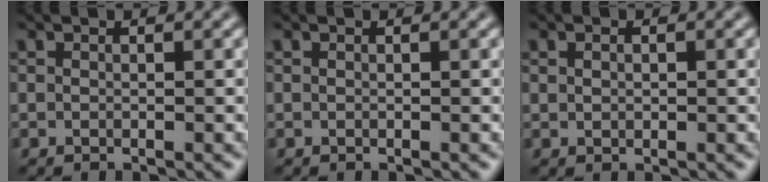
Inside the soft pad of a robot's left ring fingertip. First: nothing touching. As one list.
[{"total": 0.0}, {"total": 0.8, "force": [0.2, 0.5, 0.5], "torque": [-0.009, 0.001, 0.005]}]